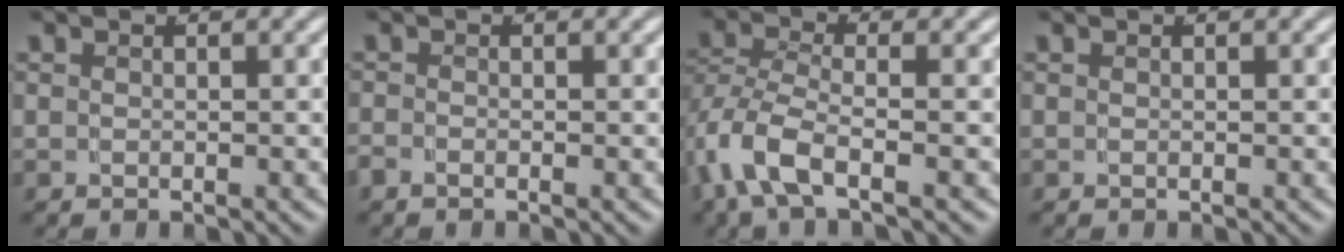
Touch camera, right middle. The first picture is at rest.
{"total": 1.0, "force": [-0.6, 0.7, 0.3], "torque": [-0.010, -0.004, -0.015]}
{"total": 4.0, "force": [-1.5, 2.0, 3.2], "torque": [-0.093, -0.015, -0.019]}
{"total": 0.0}